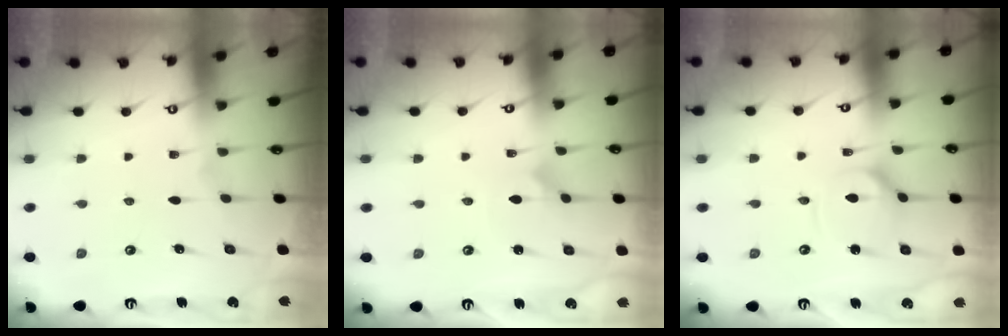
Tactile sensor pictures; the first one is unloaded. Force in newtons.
{"total": 2.1, "press": 2.1, "slide": 0.0}
{"total": 6.5, "press": 6.5, "slide": 0.4}